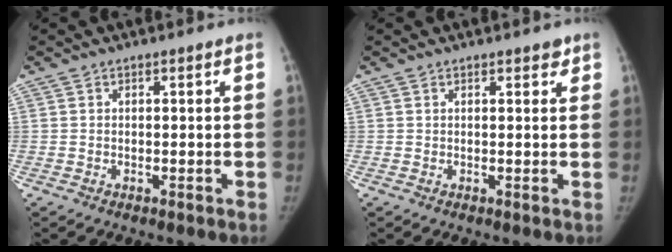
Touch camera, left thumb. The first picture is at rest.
{"total": 1.5, "force": [1.1, 0.9, 0.5], "torque": [0.010, -0.005, 0.009]}